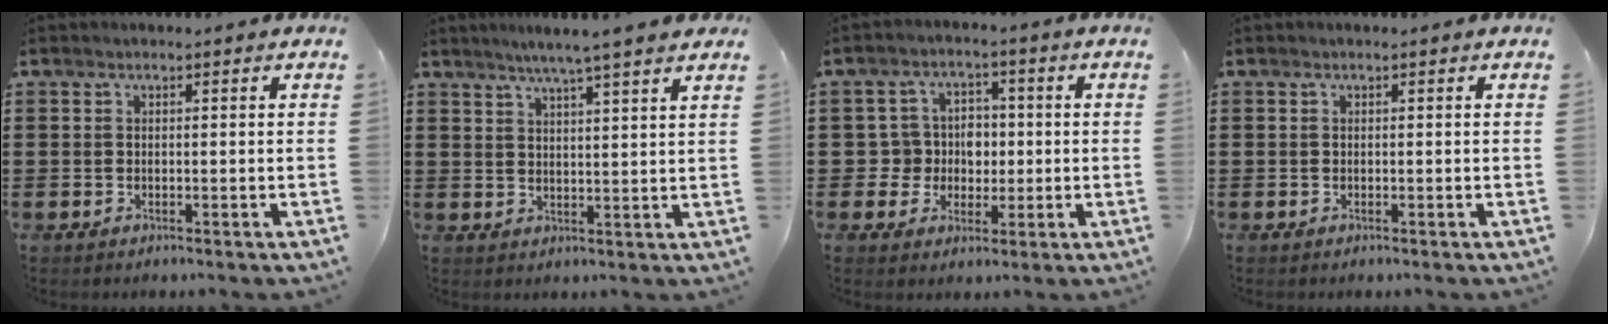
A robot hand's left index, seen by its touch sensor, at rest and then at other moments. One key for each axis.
{"total": 4.4, "fx": 3.7, "fy": -0.9, "fz": 2.3, "tx": -0.055, "ty": -0.014, "tz": 0.063}
{"total": 5.3, "fx": -0.1, "fy": 5.1, "fz": 1.5, "tx": -0.045, "ty": 0.012, "tz": -0.004}
{"total": 0.0}